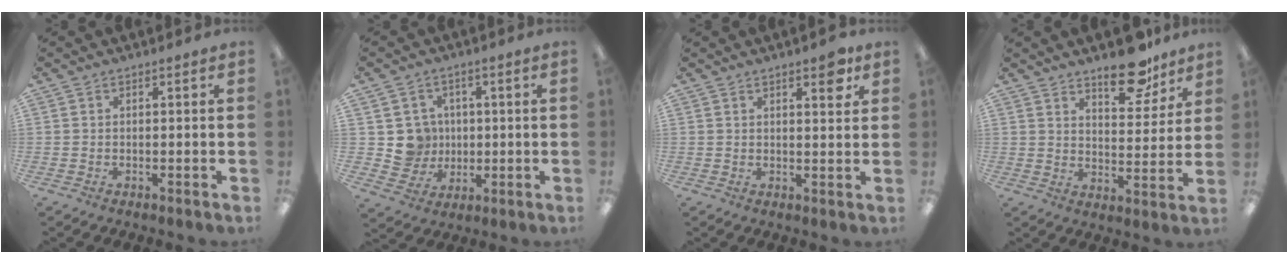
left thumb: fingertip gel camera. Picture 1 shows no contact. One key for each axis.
{"total": 7.5, "fx": 1.0, "fy": 7.4, "fz": 0.8, "tx": -0.019, "ty": 0.004, "tz": 0.029}
{"total": 4.7, "fx": 3.0, "fy": 1.6, "fz": 3.2, "tx": -0.029, "ty": -0.015, "tz": 0.044}
{"total": 12.3, "fx": 9.2, "fy": 5.3, "fz": 6.2, "tx": -0.059, "ty": -0.062, "tz": 0.156}